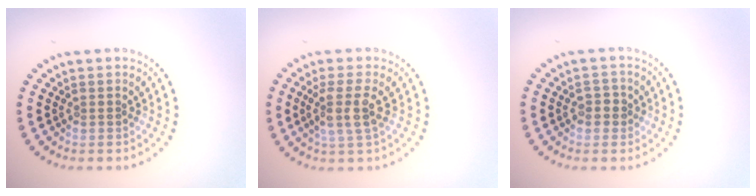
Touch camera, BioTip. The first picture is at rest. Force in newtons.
{"total": 3.1, "press": 2.5, "slide": 1.8}
{"total": 1.3, "press": 1.3, "slide": 0.3}